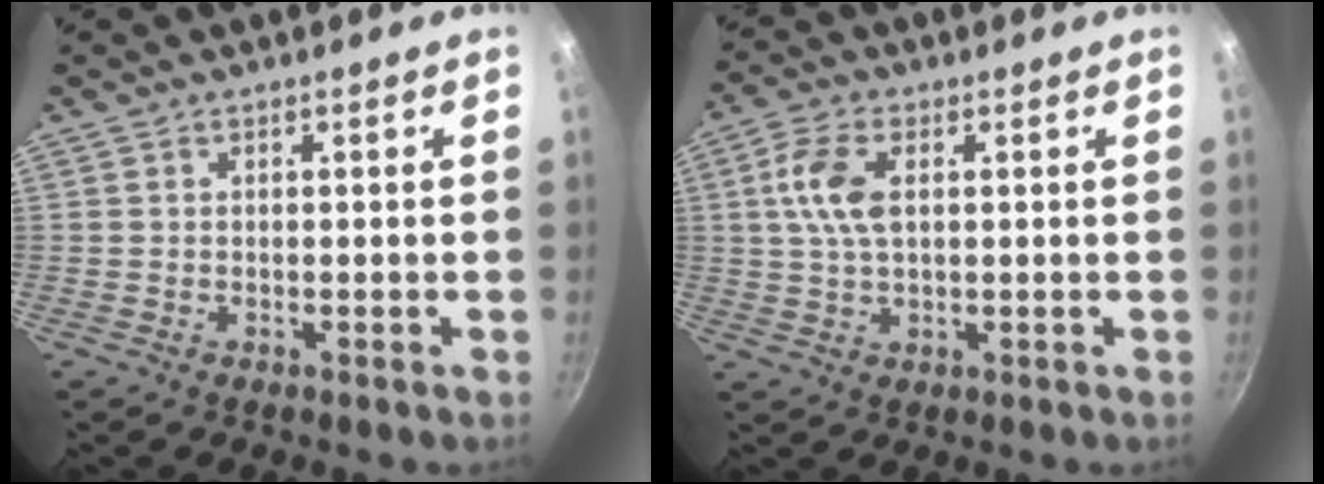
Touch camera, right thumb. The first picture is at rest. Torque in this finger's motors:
{"motor_torque": [1.44, 1.24, 1.02, -0.29, 0.08]}